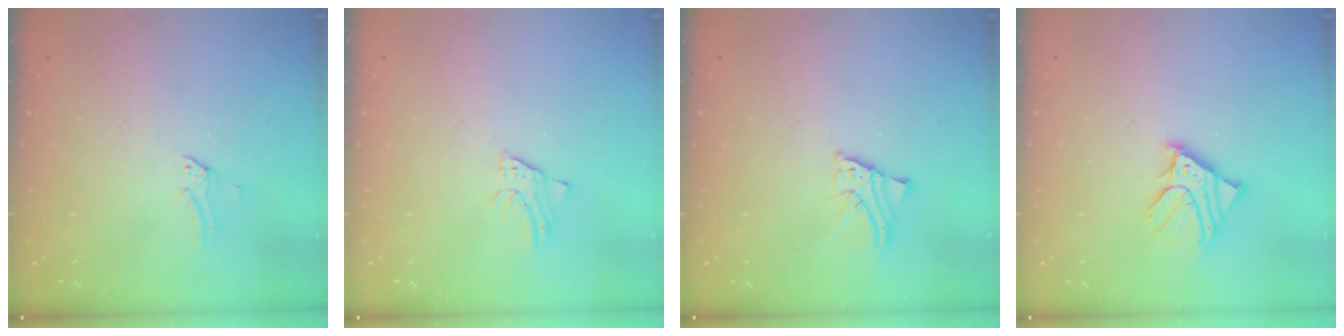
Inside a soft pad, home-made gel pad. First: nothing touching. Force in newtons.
{"total": 2.1, "press": 2.1, "slide": 0.1}
{"total": 2.2, "press": 2.2, "slide": 0.1}
{"total": 9.0, "press": 8.9, "slide": 1.6}